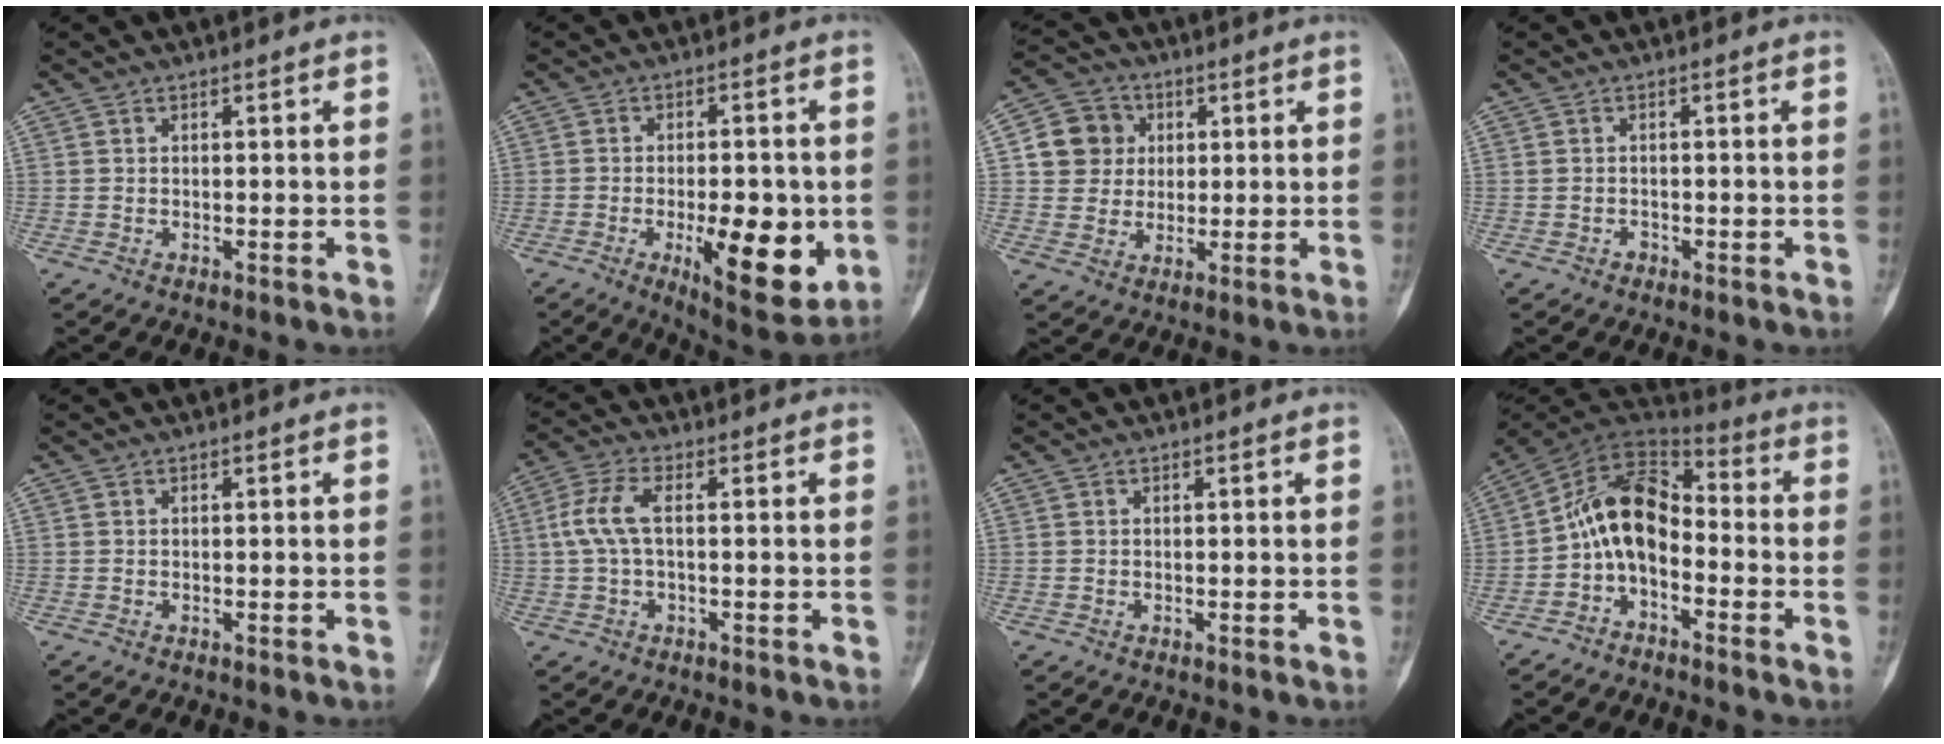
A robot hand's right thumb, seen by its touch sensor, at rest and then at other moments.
{"total": 14.6, "force": [-3.5, 5.7, 13.0], "torque": [-0.166, -0.012, -0.039]}
{"total": 8.6, "force": [1.9, 8.0, 2.6], "torque": [-0.015, 0.002, 0.027]}
{"total": 1.0, "force": [-0.5, 0.8, 0.2], "torque": [-0.001, 0.005, -0.011]}
{"total": 0.0}
{"total": 6.2, "force": [0.4, 2.6, 5.6], "torque": [-0.141, 0.017, 0.004]}
{"total": 0.0}
{"total": 12.0, "force": [-3.0, 7.7, 8.6], "torque": [-0.138, 0.074, -0.067]}